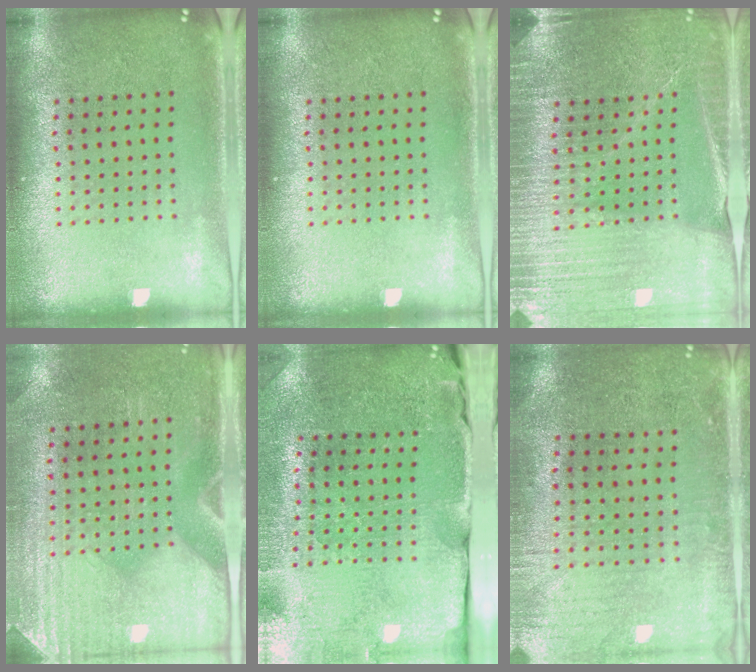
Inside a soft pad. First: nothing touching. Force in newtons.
{"total": 0.0}
{"total": 3.9, "press": 3.7, "slide": 1.2}
{"total": 3.0, "press": 2.6, "slide": 1.5}
{"total": 3.6, "press": 3.5, "slide": 0.9}
{"total": 0.5, "press": 0.3, "slide": 0.5}